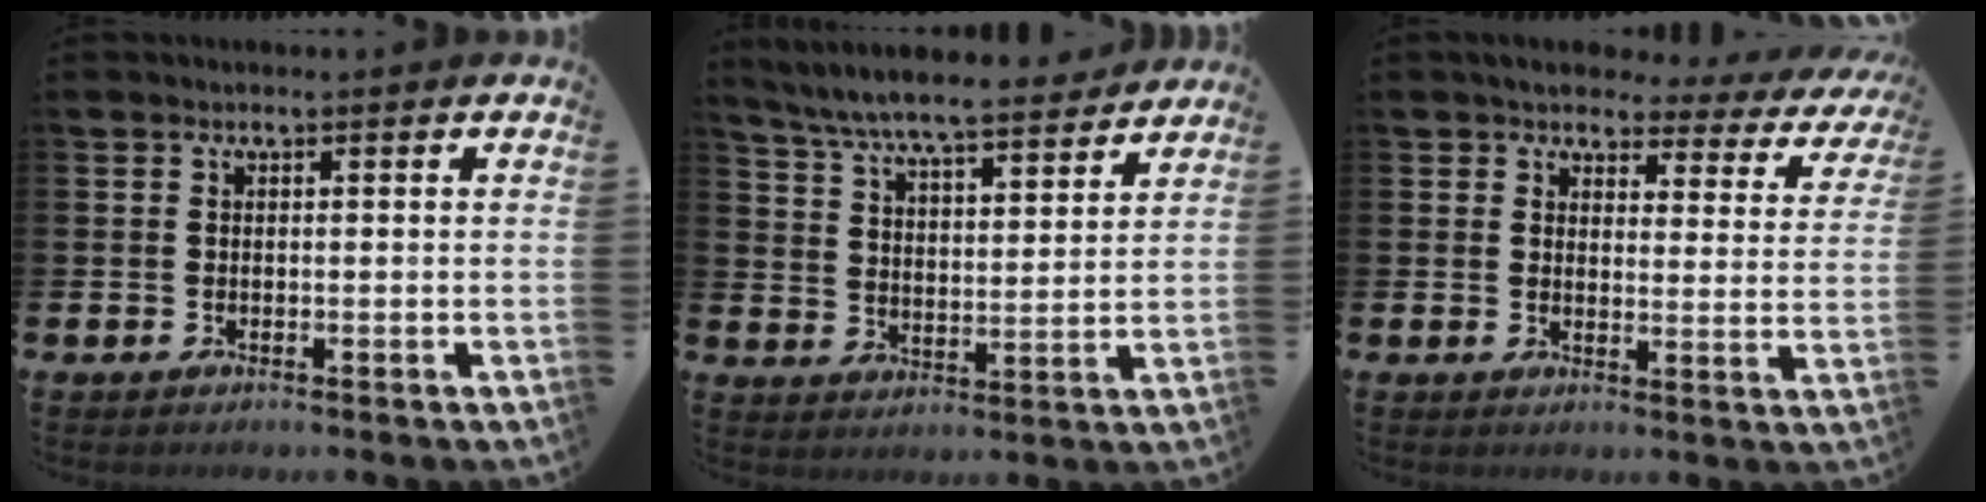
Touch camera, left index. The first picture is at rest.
{"total": 7.7, "force": [7.2, 0.6, 2.4], "torque": [-0.077, -0.050, 0.126]}
{"total": 3.6, "force": [3.1, 1.5, 0.8], "torque": [-0.028, -0.026, 0.046]}